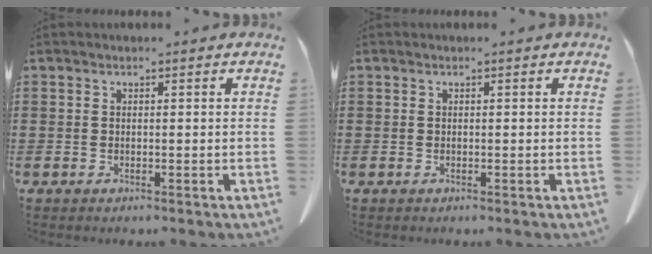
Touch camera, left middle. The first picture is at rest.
{"total": 0.0}